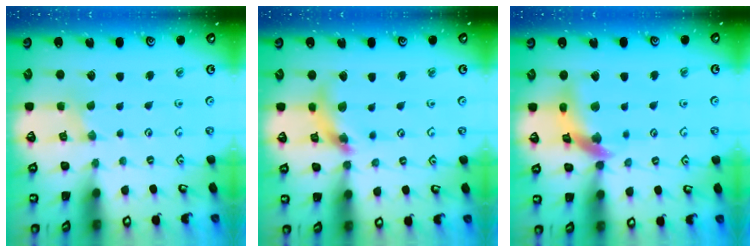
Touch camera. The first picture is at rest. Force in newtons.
{"total": 10.1, "press": 10.1, "slide": 1.0}
{"total": 11.3, "press": 11.2, "slide": 1.4}